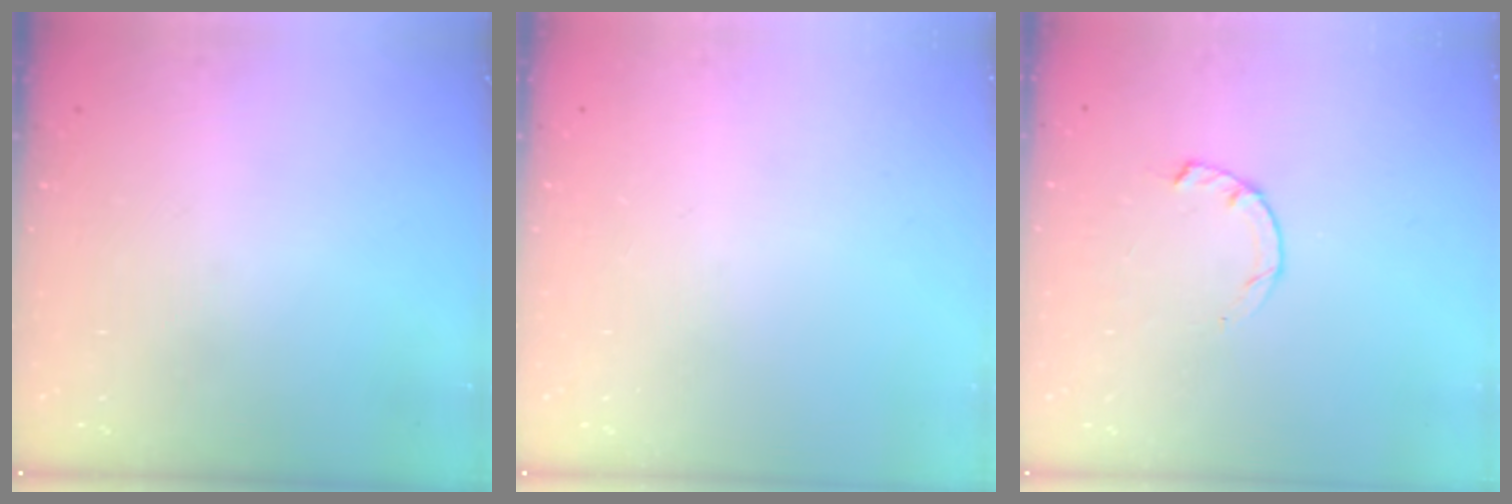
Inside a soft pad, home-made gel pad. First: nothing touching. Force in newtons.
{"total": 0.0}
{"total": 2.3, "press": 2.3, "slide": 0.4}